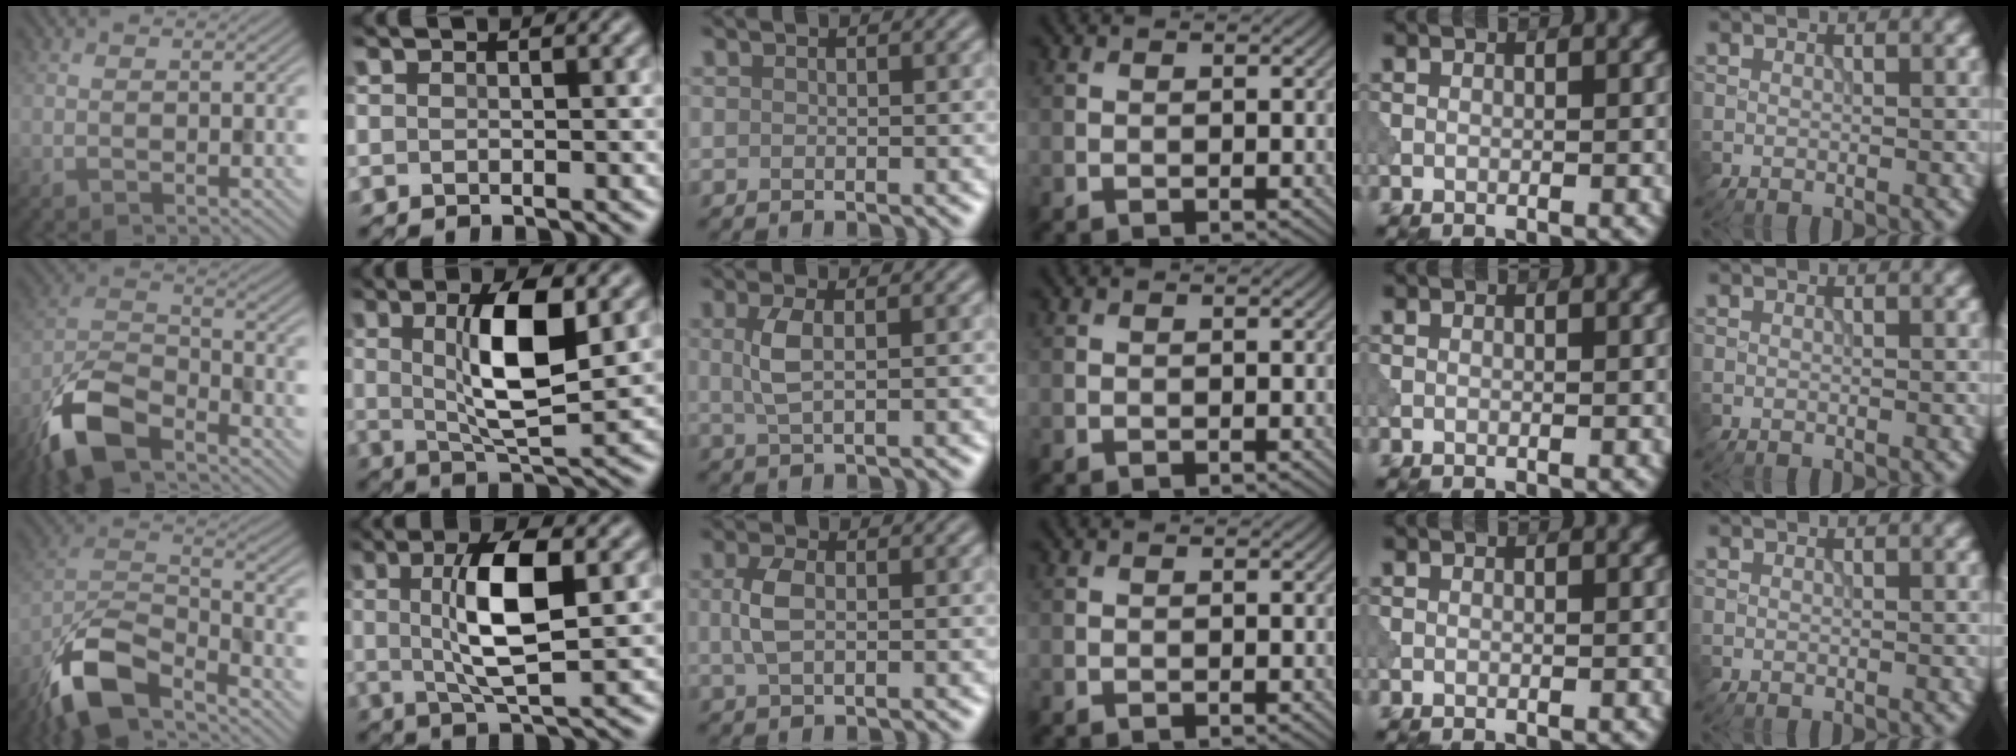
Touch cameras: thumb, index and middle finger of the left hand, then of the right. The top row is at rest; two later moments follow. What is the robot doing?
{"motion": "shake", "object": "bell"}